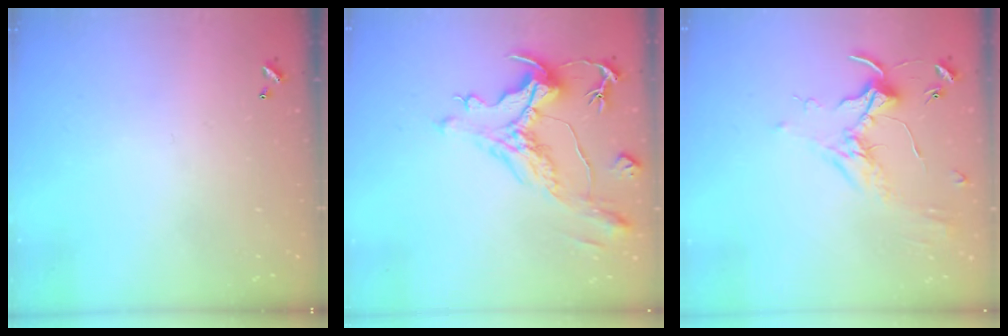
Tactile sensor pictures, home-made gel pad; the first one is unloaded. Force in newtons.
{"total": 1.9, "press": 0.9, "slide": 1.6}
{"total": 1.8, "press": 1.8, "slide": 0.4}